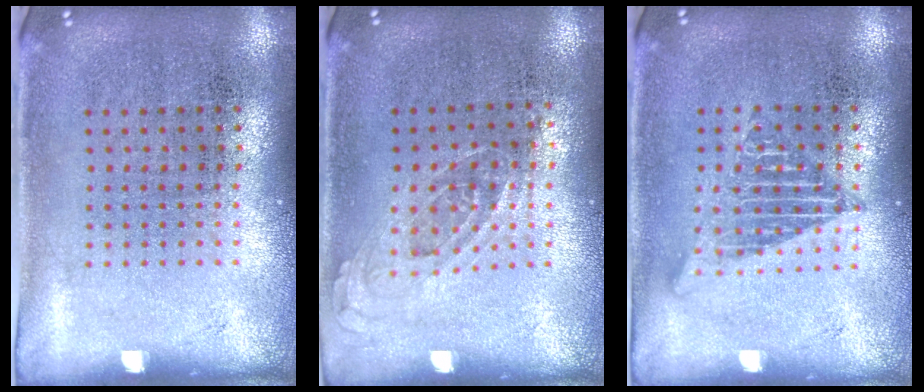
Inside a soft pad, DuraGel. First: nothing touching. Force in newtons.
{"total": 0.8, "press": 0.8, "slide": 0.3}
{"total": 1.3, "press": 1.3, "slide": 0.1}